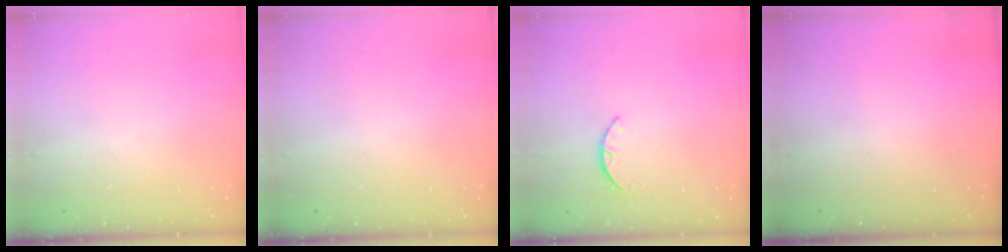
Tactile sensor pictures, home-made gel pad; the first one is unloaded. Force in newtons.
{"total": 2.6, "press": 2.6, "slide": 0.2}
{"total": 1.9, "press": 1.9, "slide": 0.3}
{"total": 0.0}